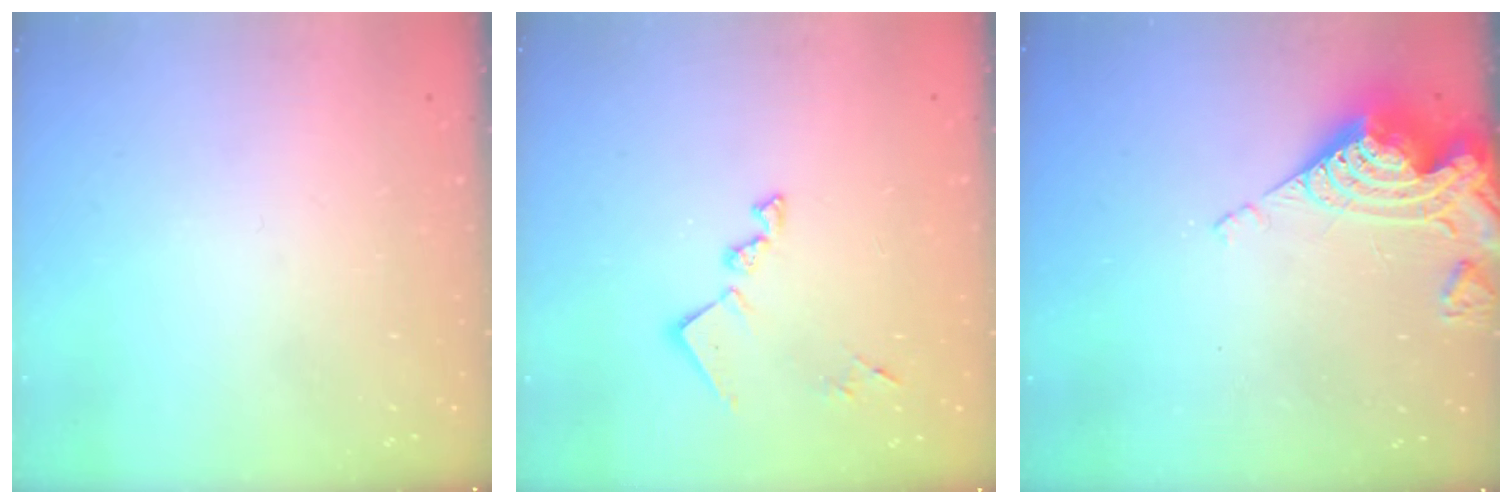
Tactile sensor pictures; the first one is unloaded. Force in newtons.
{"total": 11.7, "press": 11.6, "slide": 0.3}
{"total": 12.1, "press": 12.1, "slide": 1.2}